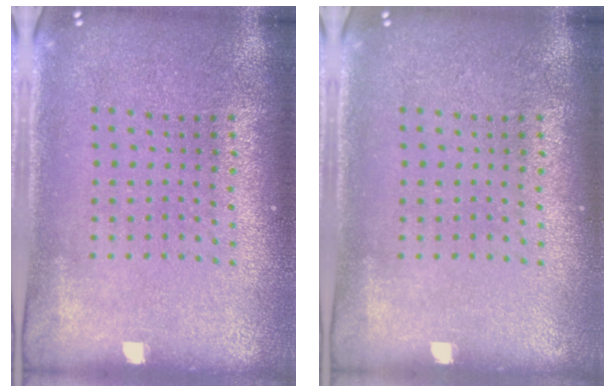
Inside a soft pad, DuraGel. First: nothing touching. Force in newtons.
{"total": 0.0}